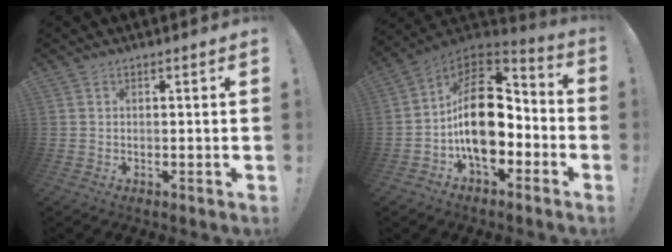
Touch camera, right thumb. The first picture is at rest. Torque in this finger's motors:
{"motor_torque": [2.41, 2.60, 1.52, -1.25, 0.62]}